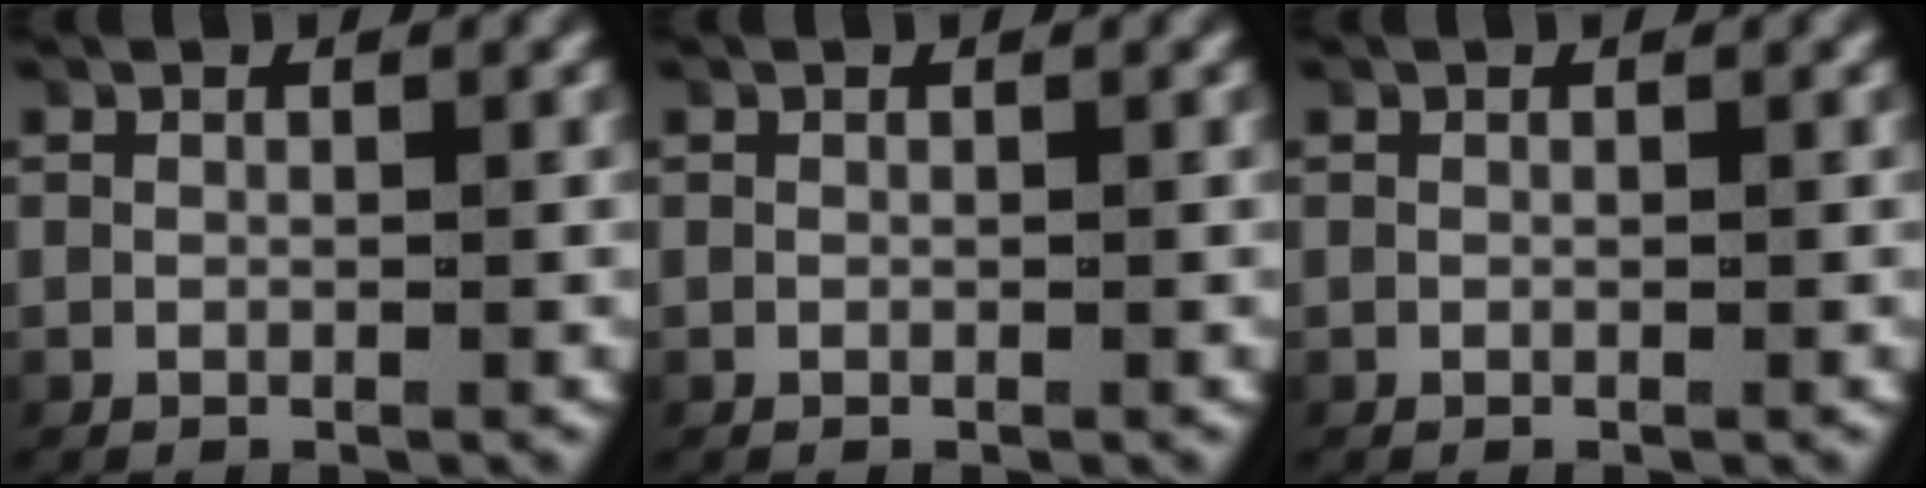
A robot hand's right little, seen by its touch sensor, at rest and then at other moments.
{"total": 0.0}
{"total": 0.0}